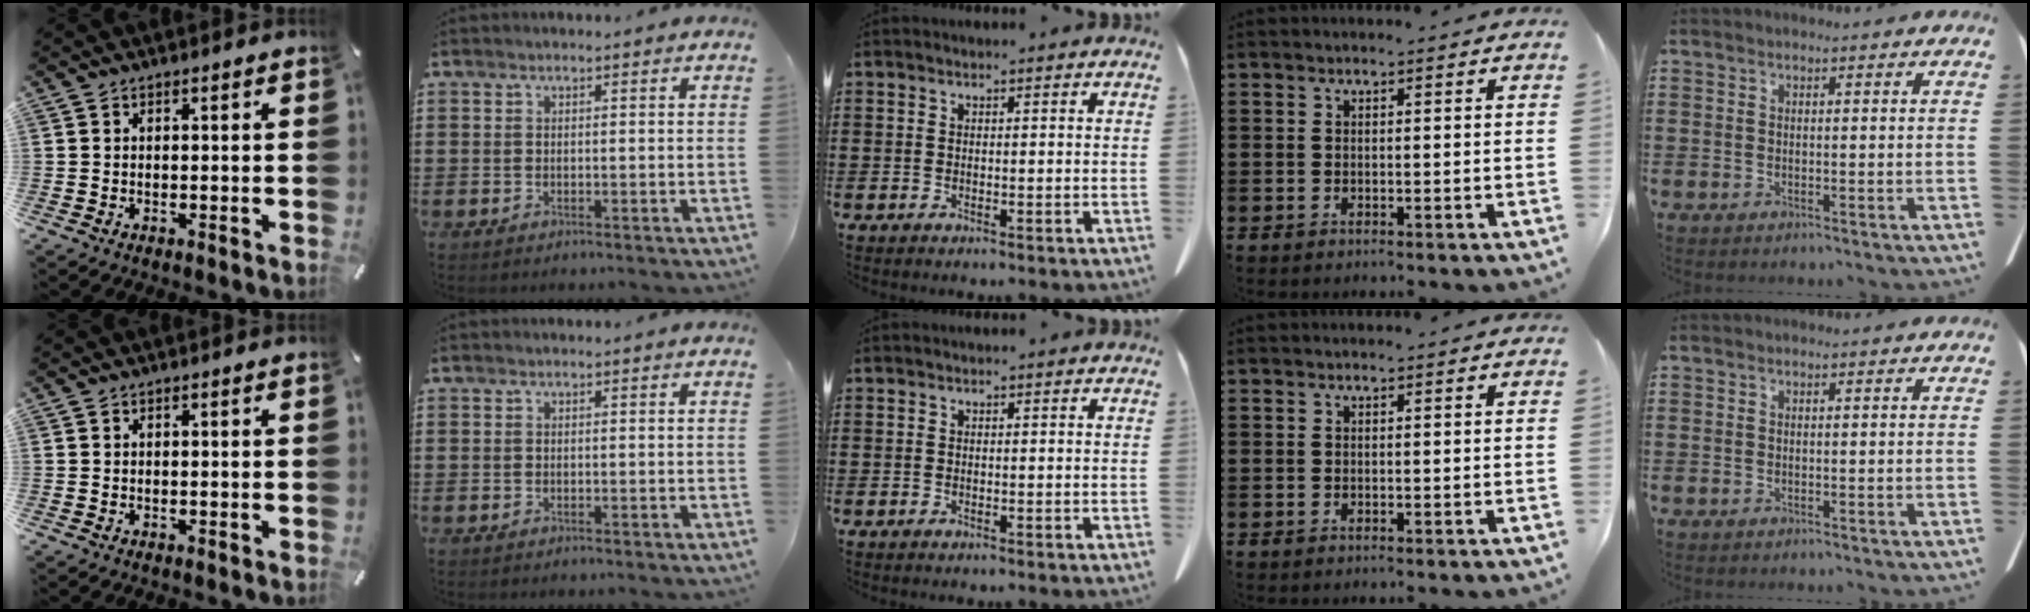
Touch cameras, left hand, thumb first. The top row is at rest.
{}